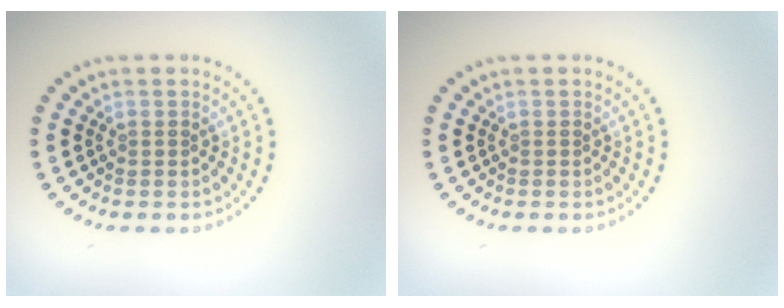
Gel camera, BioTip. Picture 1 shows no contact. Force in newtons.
{"total": 0.0}